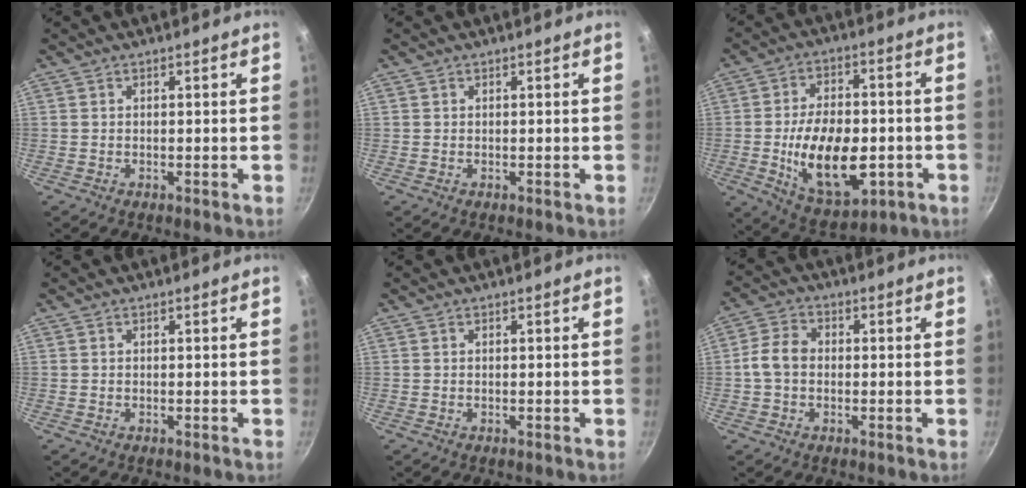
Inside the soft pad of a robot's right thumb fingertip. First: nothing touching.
{"total": 0.0}
{"total": 18.3, "force": [-3.9, 10.3, 14.7], "torque": [-0.221, 0.013, -0.047]}
{"total": 0.0}
{"total": 0.0}
{"total": 5.7, "force": [-0.4, 4.4, 3.7], "torque": [-0.060, 0.018, -0.020]}